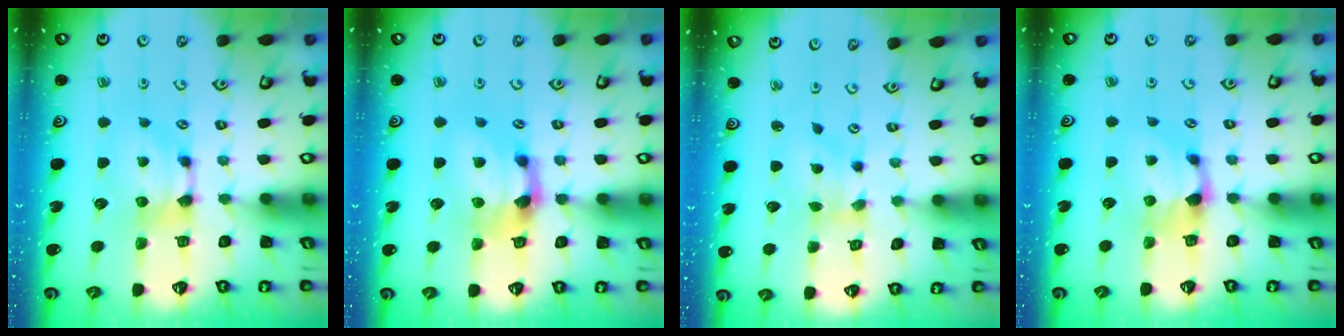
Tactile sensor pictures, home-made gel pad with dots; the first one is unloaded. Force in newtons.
{"total": 2.8, "press": 2.4, "slide": 1.5}
{"total": 1.6, "press": 1.0, "slide": 1.3}
{"total": 1.6, "press": 1.2, "slide": 1.0}